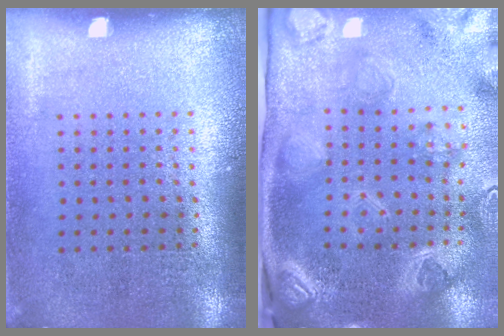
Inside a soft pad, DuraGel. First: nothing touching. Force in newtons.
{"total": 4.1, "press": 3.1, "slide": 2.7}